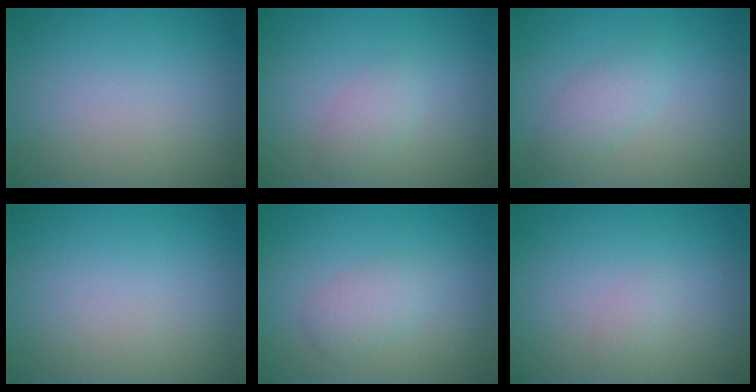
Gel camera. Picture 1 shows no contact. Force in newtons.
{"total": 1.7, "press": 1.7, "slide": 0.1}
{"total": 2.1, "press": 2.1, "slide": 0.0}
{"total": 0.0}
{"total": 2.0, "press": 2.0, "slide": 0.0}
{"total": 0.7, "press": 0.7, "slide": 0.0}